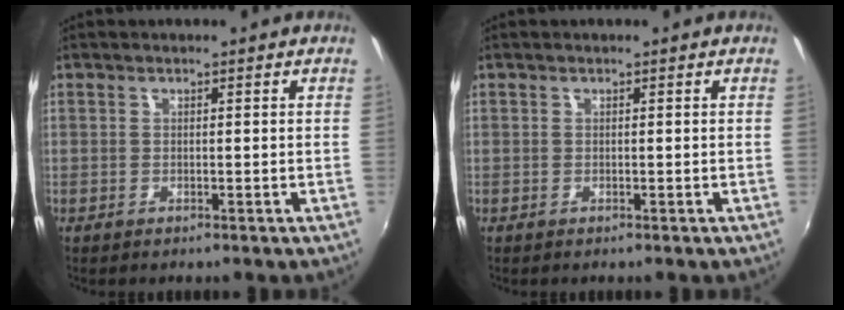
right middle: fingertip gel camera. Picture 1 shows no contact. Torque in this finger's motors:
{"motor_torque": [0.00, 0.00, 0.00, 0.00]}